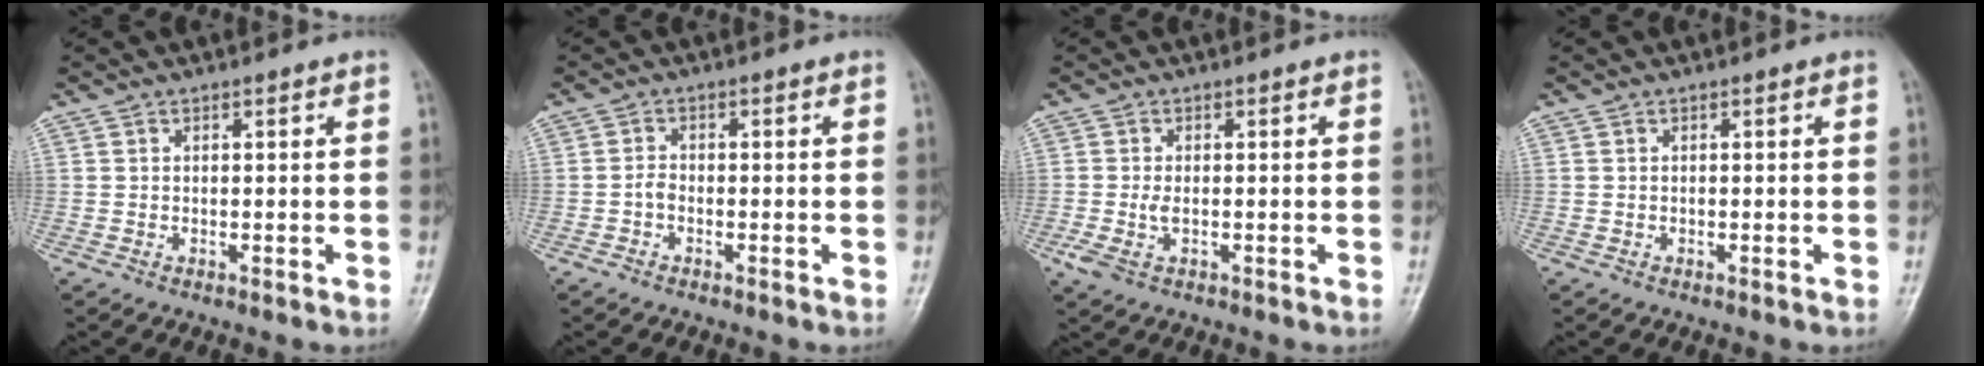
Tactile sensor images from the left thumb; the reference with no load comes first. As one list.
[{"total": 1.5, "force": [-0.9, 1.0, 0.8], "torque": [-0.017, 0.005, -0.024]}, {"total": 3.2, "force": [-1.0, 1.7, 2.6], "torque": [-0.069, 0.002, -0.018]}, {"total": 0.0}]